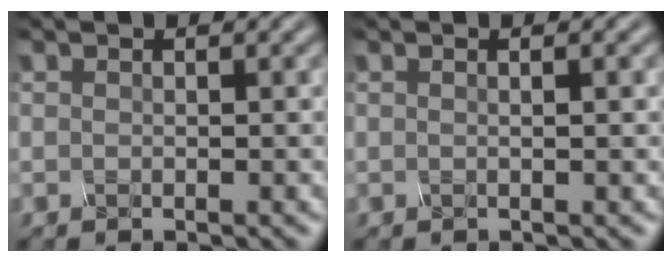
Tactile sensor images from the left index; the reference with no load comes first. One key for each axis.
{"total": 1.7, "fx": 0.3, "fy": 0.7, "fz": 1.5, "tx": -0.011, "ty": 0.001, "tz": -0.010}